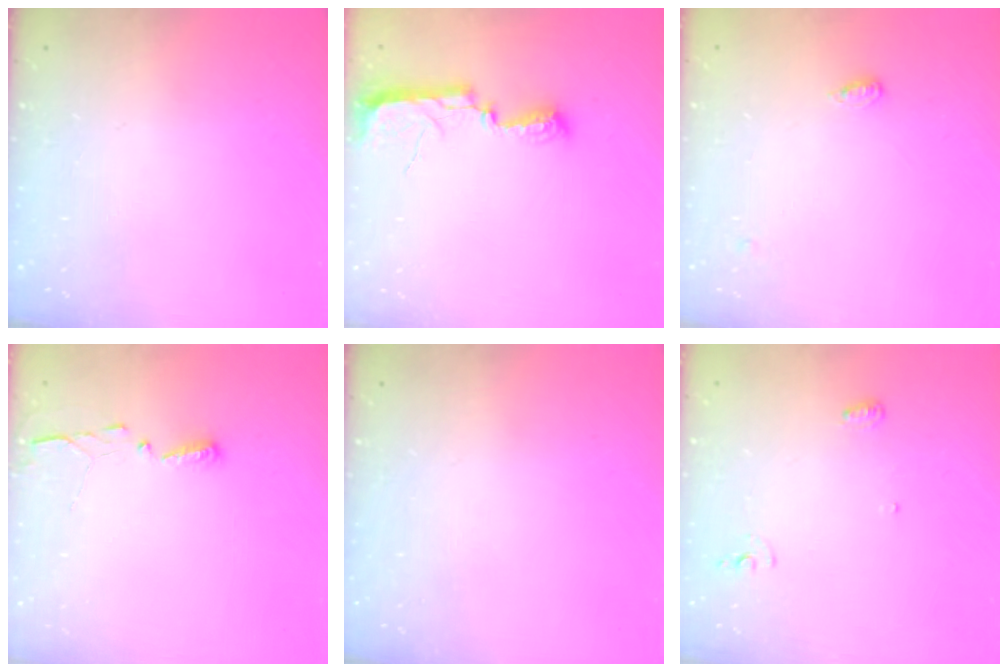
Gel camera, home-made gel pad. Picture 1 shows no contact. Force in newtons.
{"total": 9.8, "press": 8.8, "slide": 4.4}
{"total": 4.0, "press": 3.9, "slide": 0.7}
{"total": 2.9, "press": 2.9, "slide": 0.4}
{"total": 0.0}
{"total": 5.4, "press": 5.2, "slide": 1.4}